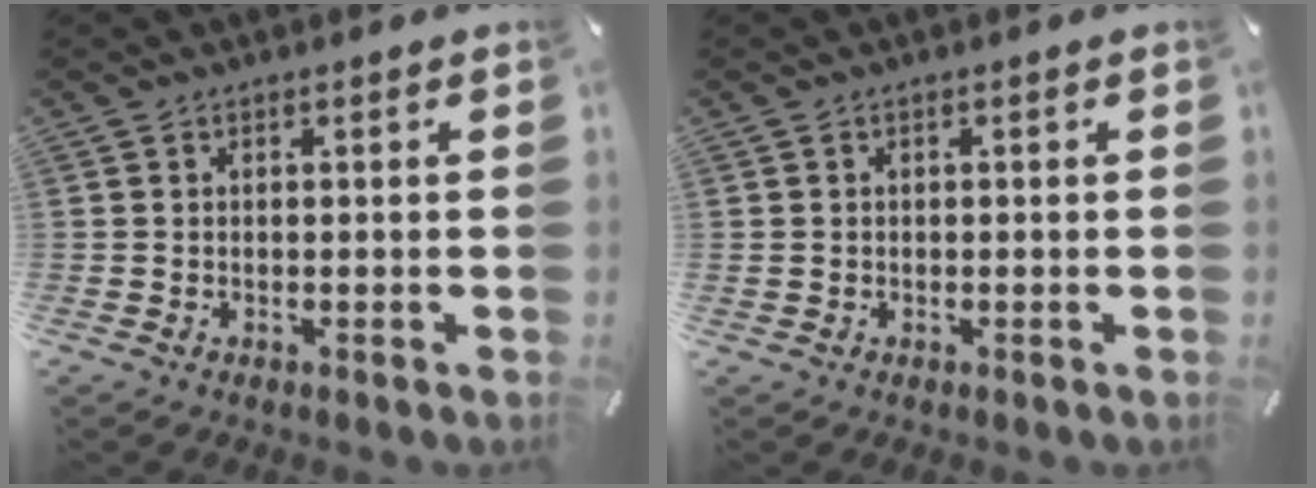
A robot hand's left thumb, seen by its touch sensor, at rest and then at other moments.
{"total": 0.7, "force": [-0.1, 0.6, 0.3], "torque": [-0.005, 0.004, -0.003]}